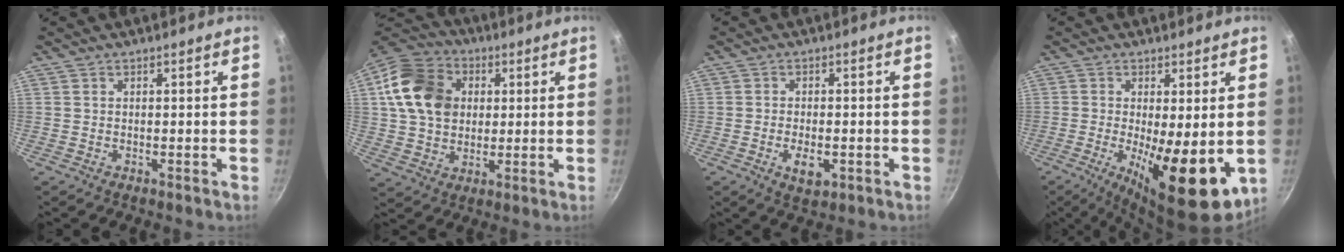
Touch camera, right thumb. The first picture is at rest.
{"total": 16.8, "force": [3.7, 13.0, 9.9], "torque": [-0.158, 0.009, 0.060]}
{"total": 4.9, "force": [-1.5, 2.5, 3.9], "torque": [-0.065, 0.002, -0.020]}
{"total": 14.2, "force": [-2.1, 4.5, 13.2], "torque": [-0.193, -0.017, -0.022]}